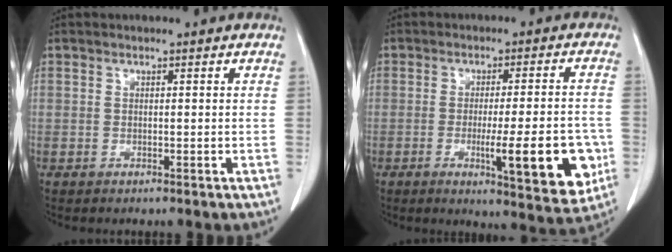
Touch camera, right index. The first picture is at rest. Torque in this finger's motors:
{"motor_torque": [0.55, -0.25, 0.30, 0.09]}